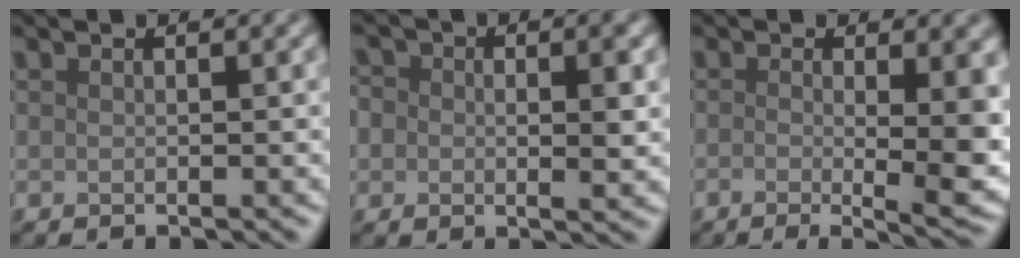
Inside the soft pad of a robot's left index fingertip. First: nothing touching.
{"total": 4.8, "force": [0.2, 3.3, 3.4], "torque": [-0.026, 0.002, -0.008]}
{"total": 9.7, "force": [-1.1, 3.4, 9.0], "torque": [-0.107, -0.004, -0.016]}